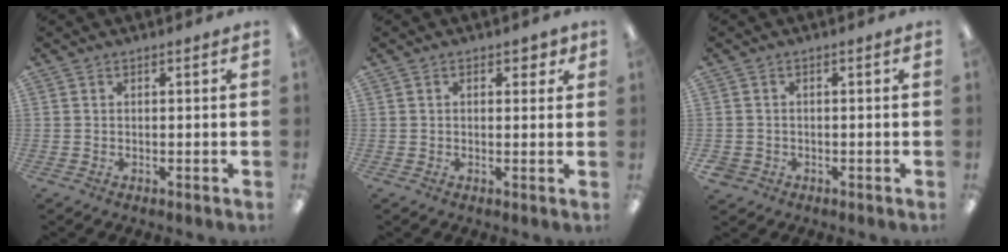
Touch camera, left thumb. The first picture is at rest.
{"total": 2.8, "force": [1.1, 1.5, 2.1], "torque": [-0.018, -0.005, 0.014]}
{"total": 1.6, "force": [-0.8, 1.4, 0.2], "torque": [-0.004, 0.002, -0.017]}